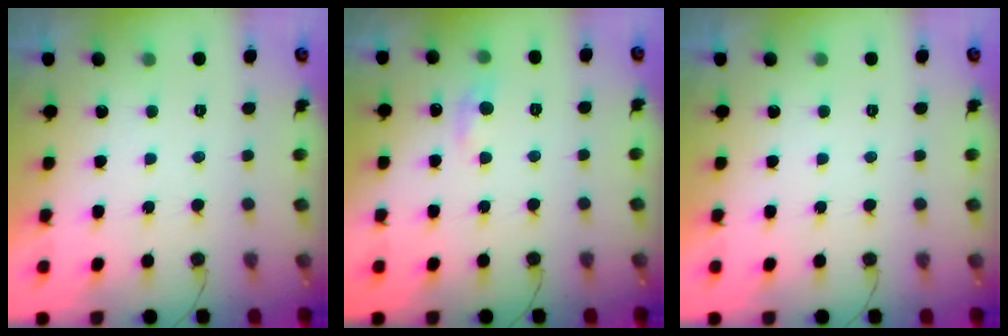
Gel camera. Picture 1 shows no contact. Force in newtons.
{"total": 6.7, "press": 6.7, "slide": 1.0}
{"total": 0.0}